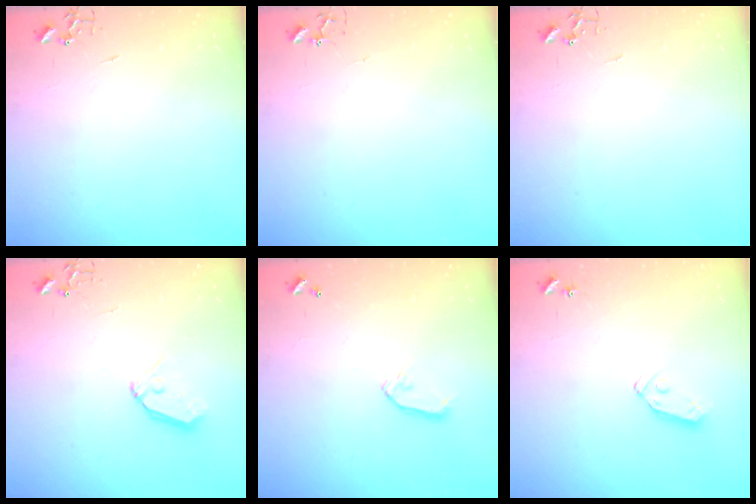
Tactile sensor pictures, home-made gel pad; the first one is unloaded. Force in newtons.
{"total": 3.2, "press": 3.2, "slide": 0.3}
{"total": 0.0}
{"total": 8.6, "press": 8.6, "slide": 0.7}
{"total": 7.3, "press": 7.3, "slide": 0.4}
{"total": 6.5, "press": 6.5, "slide": 0.4}